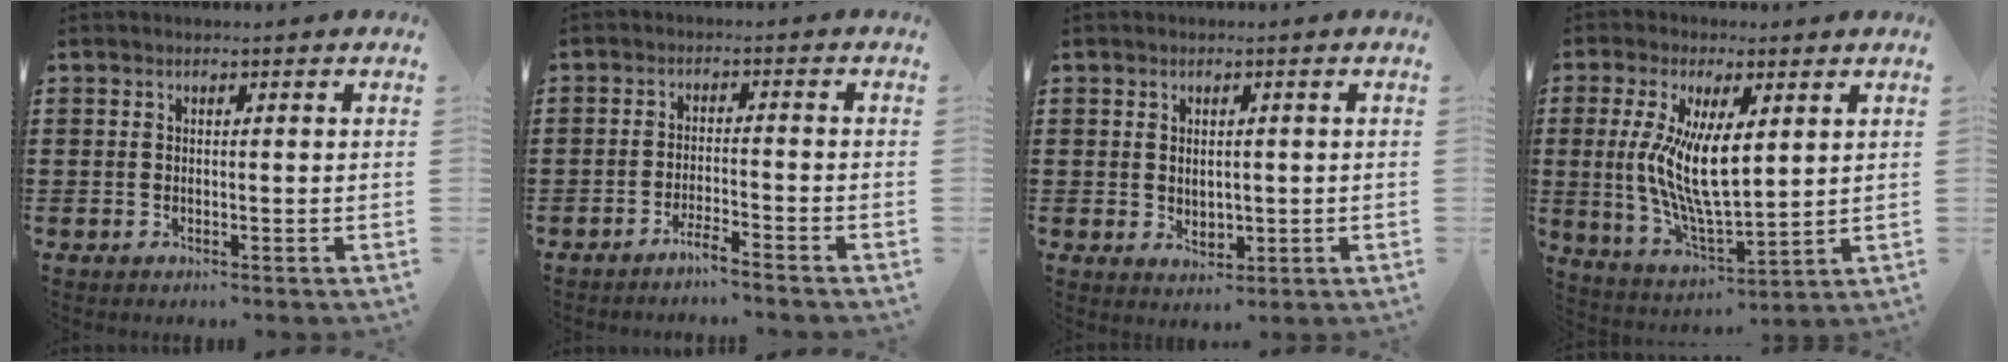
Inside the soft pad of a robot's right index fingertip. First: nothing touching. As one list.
[{"total": 2.9, "force": [-2.7, -0.4, 1.0], "torque": [-0.027, -0.003, -0.056]}, {"total": 1.8, "force": [0.5, 1.4, 1.1], "torque": [-0.016, 0.003, 0.007]}, {"total": 10.7, "force": [1.8, 4.0, 9.7], "torque": [-0.198, 0.000, 0.032]}]